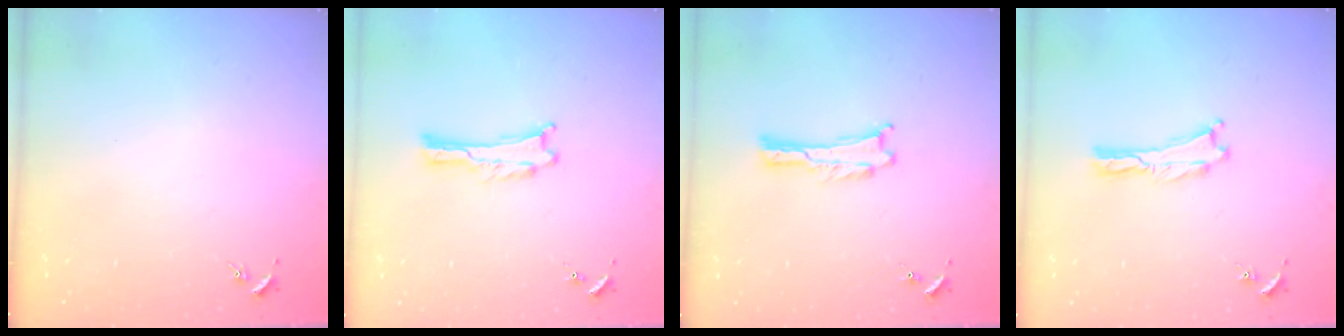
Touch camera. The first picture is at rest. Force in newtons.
{"total": 0.0}
{"total": 0.0}
{"total": 0.0}